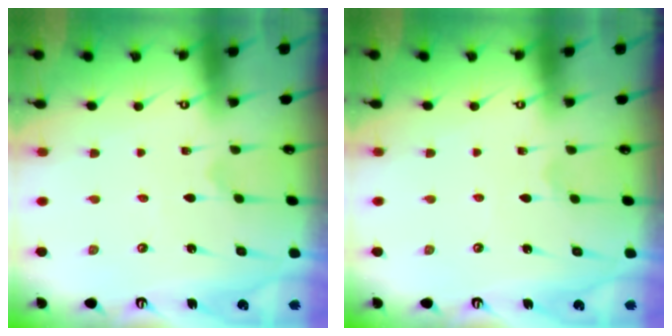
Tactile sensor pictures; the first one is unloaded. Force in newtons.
{"total": 1.4, "press": 1.4, "slide": 0.1}